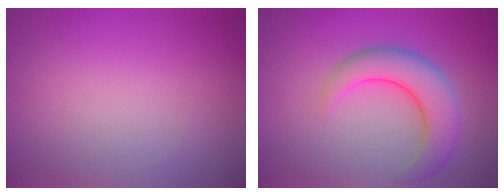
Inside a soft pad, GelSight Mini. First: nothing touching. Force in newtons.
{"total": 5.8, "press": 5.8, "slide": 0.4}